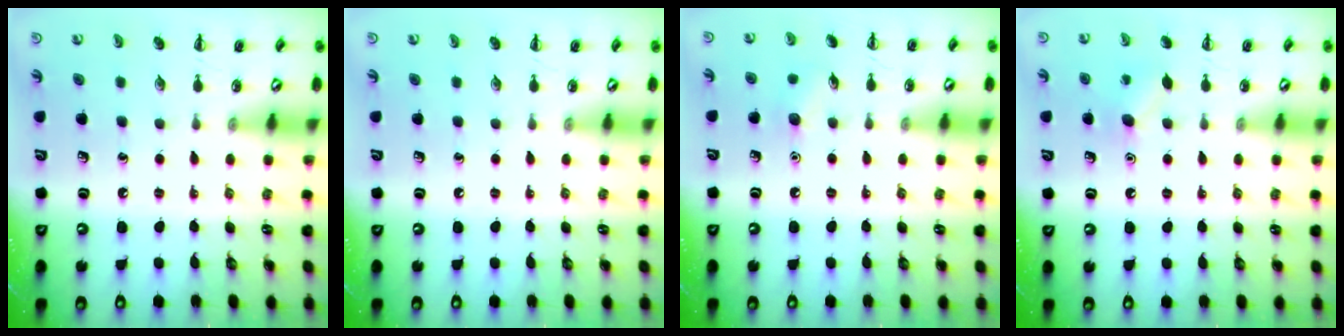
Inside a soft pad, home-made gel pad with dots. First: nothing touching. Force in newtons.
{"total": 0.0}
{"total": 5.0, "press": 4.8, "slide": 1.3}
{"total": 8.1, "press": 7.9, "slide": 1.7}